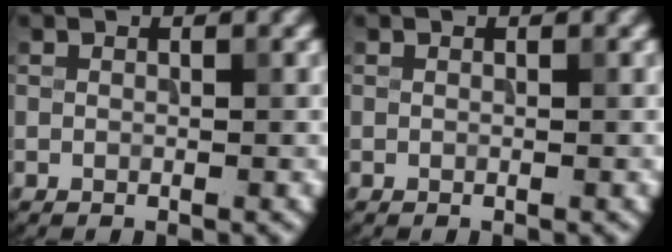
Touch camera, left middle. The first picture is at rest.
{"total": 0.0}